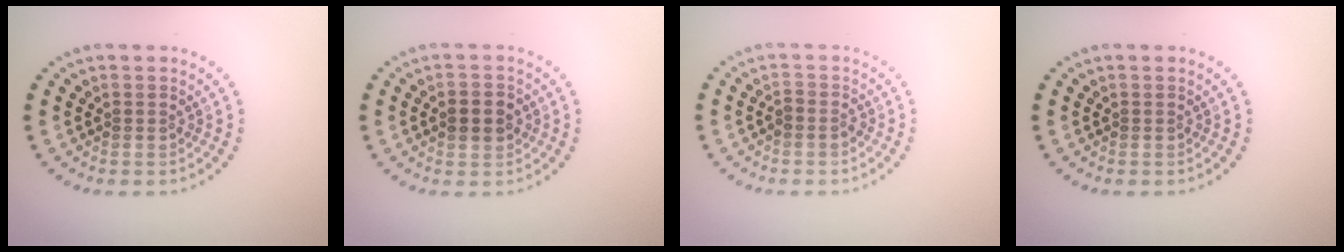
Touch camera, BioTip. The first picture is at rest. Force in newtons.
{"total": 2.4, "press": 2.4, "slide": 0.1}
{"total": 1.1, "press": 0.9, "slide": 0.5}
{"total": 0.0}